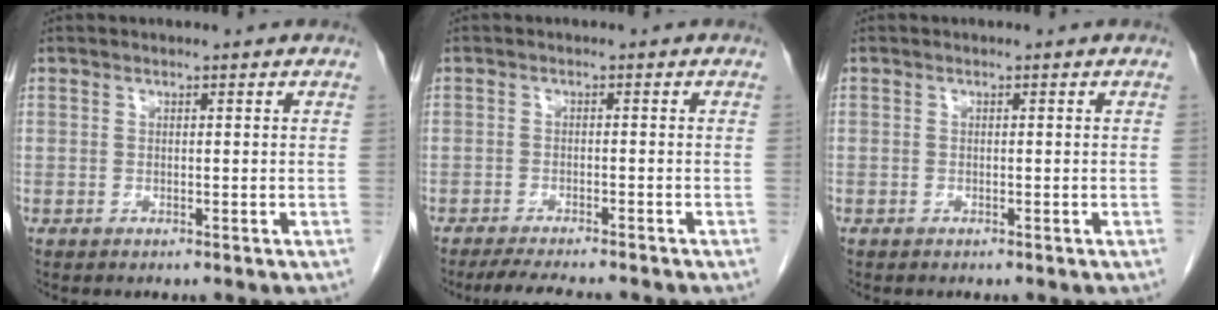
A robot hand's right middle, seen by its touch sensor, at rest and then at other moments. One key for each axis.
{"total": 7.5, "fx": -6.6, "fy": 0.8, "fz": 3.5, "tx": -0.053, "ty": -0.017, "tz": -0.099}
{"total": 0.0}